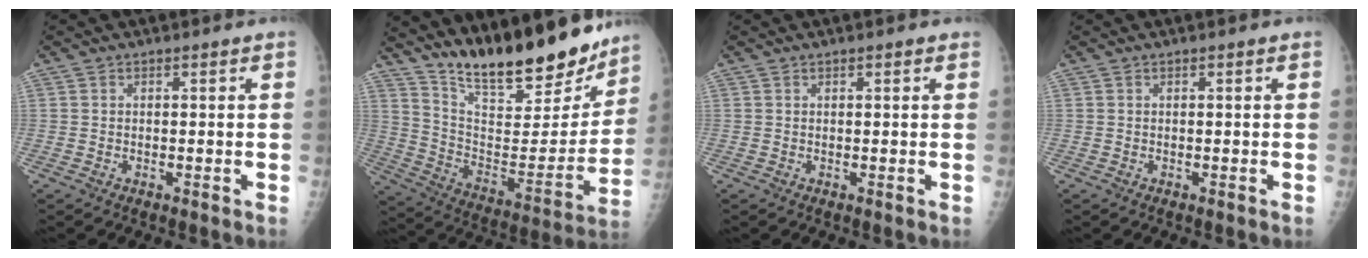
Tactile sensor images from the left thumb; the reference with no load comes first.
{"total": 23.9, "force": [19.7, 7.1, 11.5], "torque": [-0.145, -0.103, 0.314]}
{"total": 0.7, "force": [0.5, 0.2, 0.5], "torque": [-0.007, -0.001, 0.005]}
{"total": 0.0}